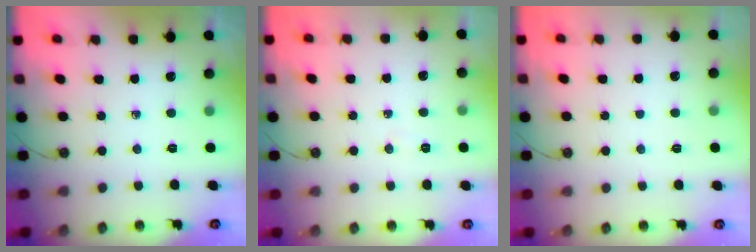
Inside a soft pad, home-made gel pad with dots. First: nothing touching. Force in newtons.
{"total": 10.6, "press": 4.9, "slide": 9.4}
{"total": 1.1, "press": 1.1, "slide": 0.1}